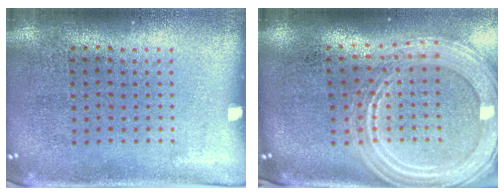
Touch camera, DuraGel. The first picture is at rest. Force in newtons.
{"total": 3.0, "press": 2.5, "slide": 1.6}